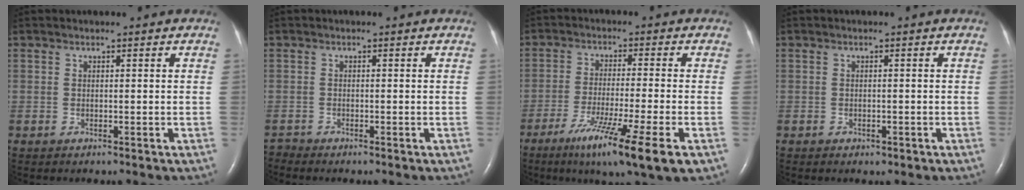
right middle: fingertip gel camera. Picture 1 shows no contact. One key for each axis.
{"total": 0.9, "fx": -0.8, "fy": -0.1, "fz": -0.3, "tx": 0.006, "ty": -0.006, "tz": -0.016}
{"total": 12.7, "fx": -6.9, "fy": -0.7, "fz": 10.7, "tx": -0.177, "ty": -0.039, "tz": -0.111}
{"total": 0.9, "fx": -0.4, "fy": 0.6, "fz": 0.4, "tx": -0.009, "ty": 0.000, "tz": -0.002}